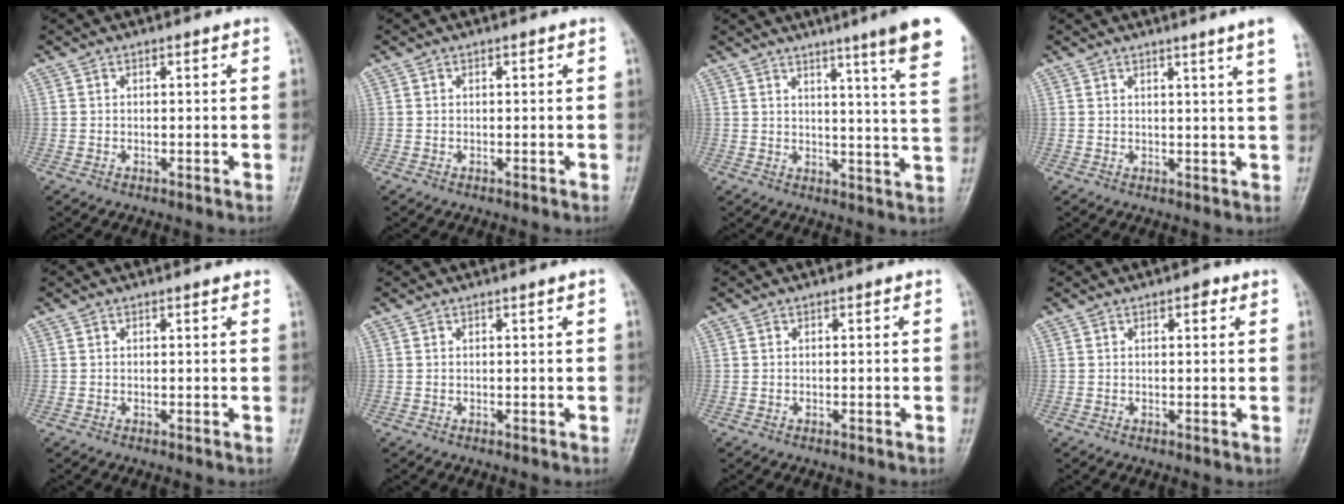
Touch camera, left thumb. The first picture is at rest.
{"total": 0.0}
{"total": 16.3, "force": [10.8, 0.3, 12.2], "torque": [-0.145, -0.058, 0.120]}
{"total": 5.8, "force": [3.9, -1.1, 4.2], "torque": [-0.055, -0.017, 0.041]}
{"total": 1.0, "force": [0.8, 0.1, 0.6], "torque": [-0.006, 0.002, 0.008]}
{"total": 0.6, "force": [0.3, -0.2, 0.5], "torque": [-0.017, -0.003, 0.008]}
{"total": 0.0}
{"total": 1.7, "force": [0.9, 0.8, 1.2], "torque": [-0.013, -0.001, 0.010]}